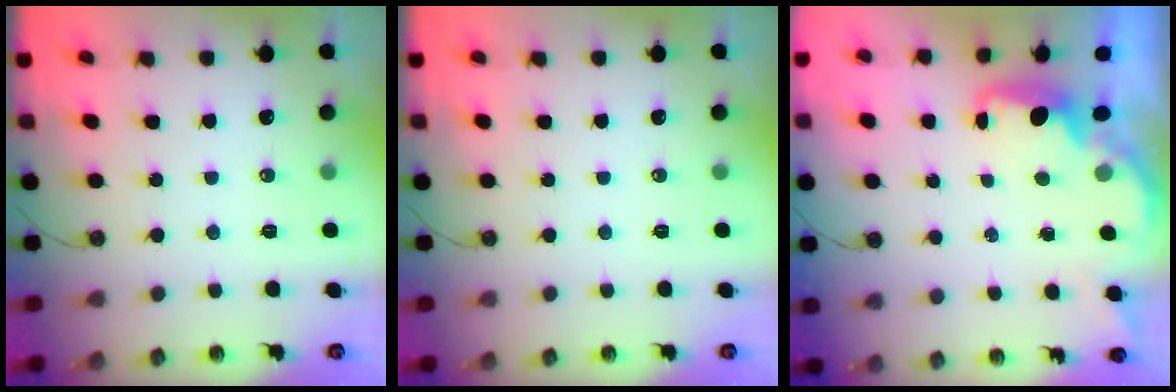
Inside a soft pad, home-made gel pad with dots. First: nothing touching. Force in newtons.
{"total": 0.0}
{"total": 1.5, "press": 1.3, "slide": 0.7}